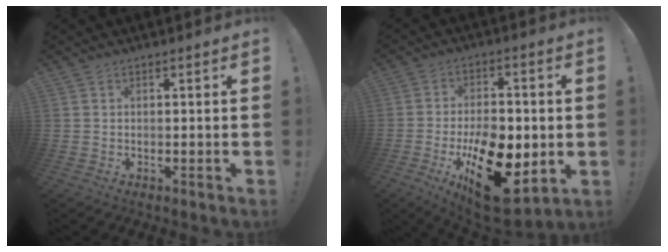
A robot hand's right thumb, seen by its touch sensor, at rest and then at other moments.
{"total": 22.0, "force": [-7.1, 12.3, 16.8], "torque": [-0.260, 0.036, -0.097]}